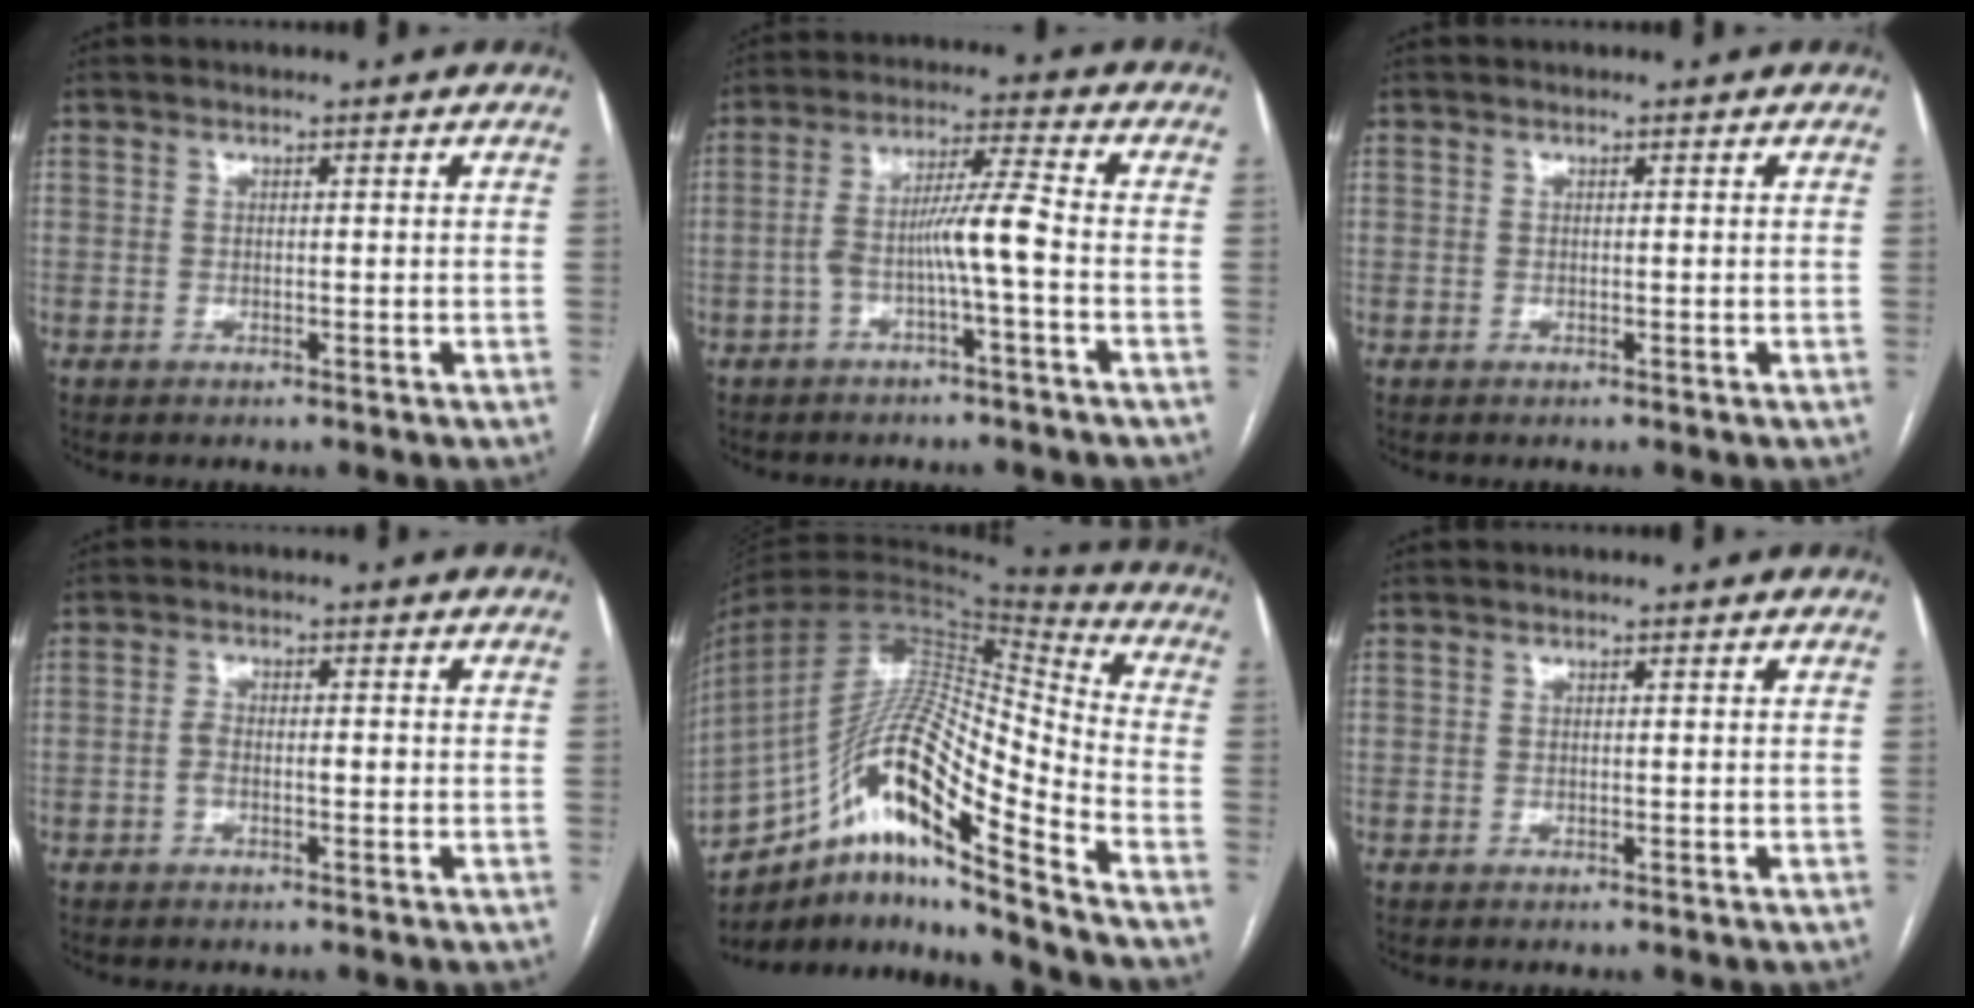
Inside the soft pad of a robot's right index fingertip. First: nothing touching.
{"total": 7.0, "force": [-2.1, -0.3, 6.7], "torque": [-0.126, 0.023, -0.035]}
{"total": 0.0}
{"total": 2.6, "force": [-0.6, 1.1, 2.2], "torque": [-0.042, 0.013, -0.008]}
{"total": 19.5, "force": [-12.2, 2.2, 15.0], "torque": [-0.285, 0.019, -0.217]}
{"total": 0.0}